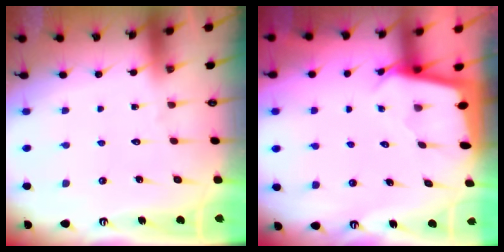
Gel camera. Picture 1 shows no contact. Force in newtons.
{"total": 2.3, "press": 2.3, "slide": 0.1}